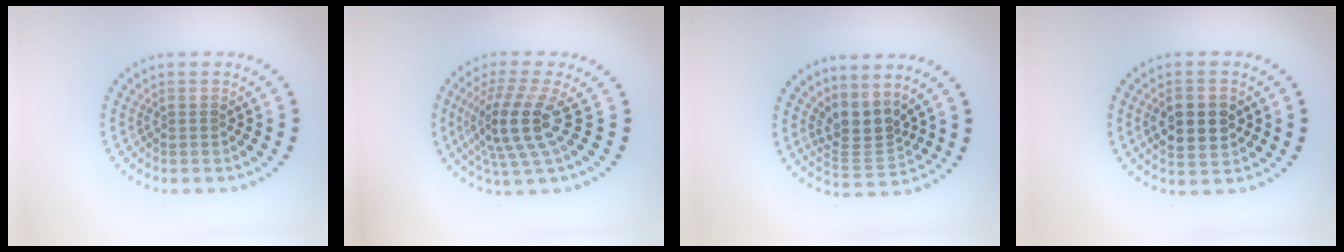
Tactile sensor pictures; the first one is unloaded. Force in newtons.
{"total": 4.7, "press": 3.6, "slide": 3.1}
{"total": 3.2, "press": 2.3, "slide": 2.1}
{"total": 4.3, "press": 4.3, "slide": 0.1}